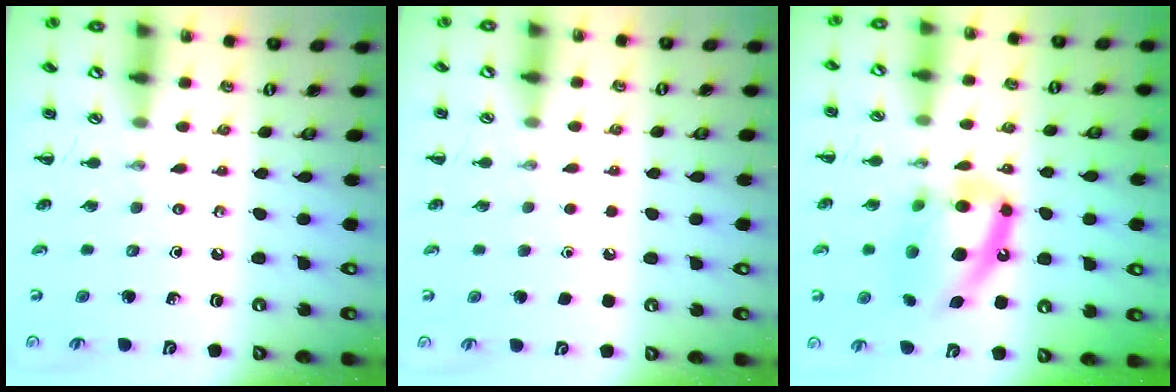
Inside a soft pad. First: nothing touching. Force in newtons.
{"total": 1.6, "press": 1.6, "slide": 0.1}
{"total": 15.2, "press": 14.7, "slide": 3.8}